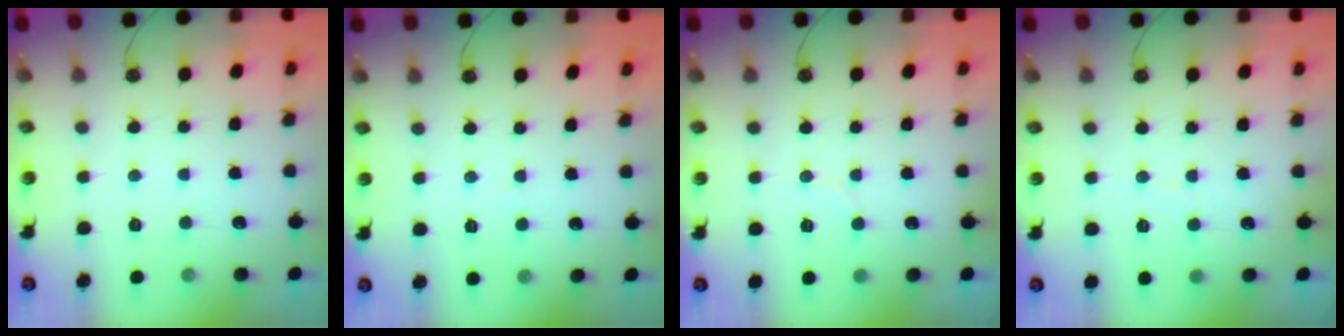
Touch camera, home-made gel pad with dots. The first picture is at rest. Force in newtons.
{"total": 4.5, "press": 4.5, "slide": 0.3}
{"total": 3.0, "press": 3.0, "slide": 0.3}
{"total": 1.8, "press": 1.8, "slide": 0.1}